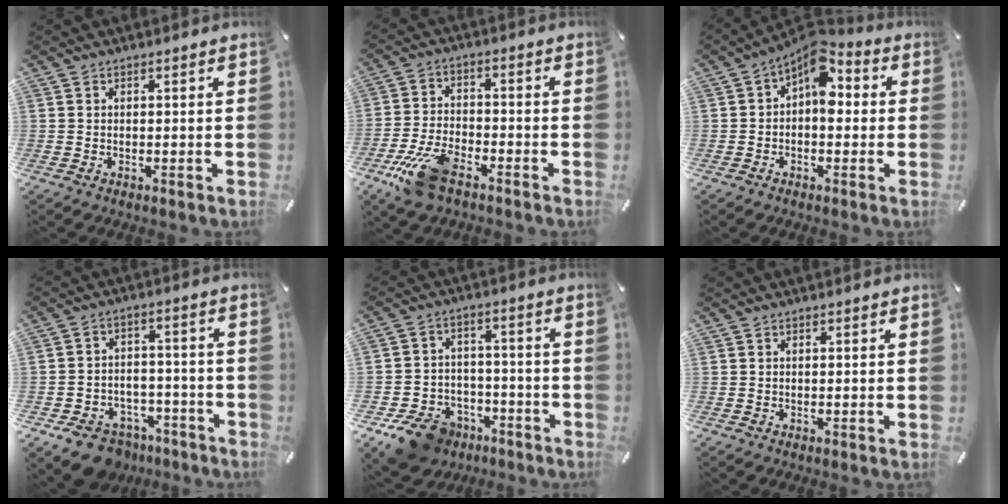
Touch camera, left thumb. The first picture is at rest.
{"total": 10.7, "force": [-6.8, 4.7, 6.8], "torque": [-0.146, 0.028, -0.128]}
{"total": 8.6, "force": [2.8, 5.1, 6.3], "torque": [-0.093, -0.025, 0.047]}
{"total": 9.9, "force": [-7.0, 6.1, 3.6], "torque": [-0.050, 0.062, -0.118]}
{"total": 11.3, "force": [-7.8, 7.3, 3.8], "torque": [-0.068, 0.061, -0.136]}
{"total": 0.0}